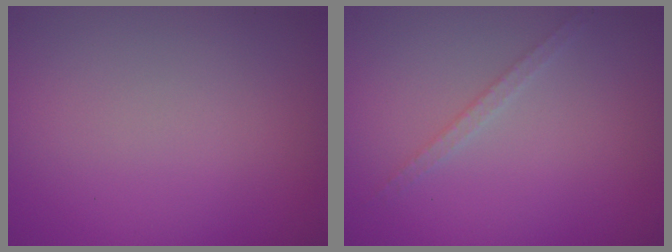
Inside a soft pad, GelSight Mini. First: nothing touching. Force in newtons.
{"total": 1.3, "press": 1.3, "slide": 0.2}